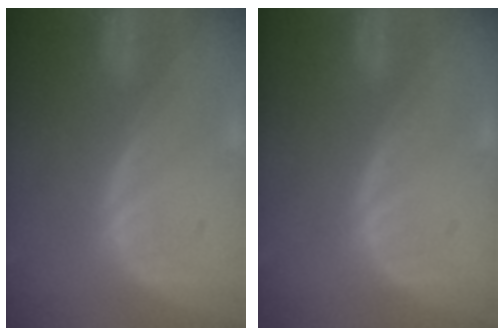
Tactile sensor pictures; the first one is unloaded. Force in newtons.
{"total": 0.0}